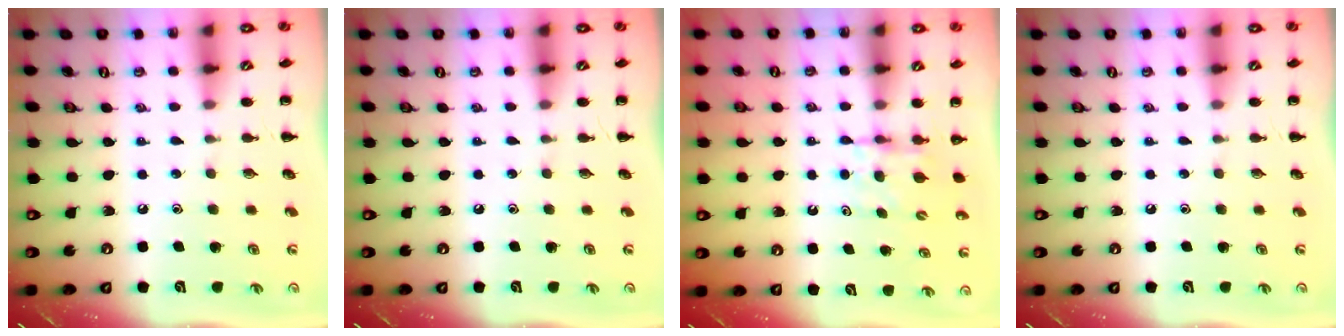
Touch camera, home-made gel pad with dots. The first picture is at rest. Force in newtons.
{"total": 0.0}
{"total": 5.3, "press": 5.3, "slide": 0.3}
{"total": 0.0}